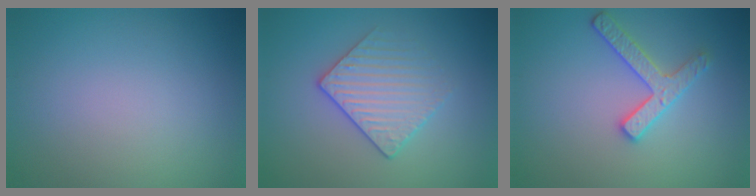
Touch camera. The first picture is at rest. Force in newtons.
{"total": 3.1, "press": 2.8, "slide": 1.3}
{"total": 2.6, "press": 2.6, "slide": 0.4}